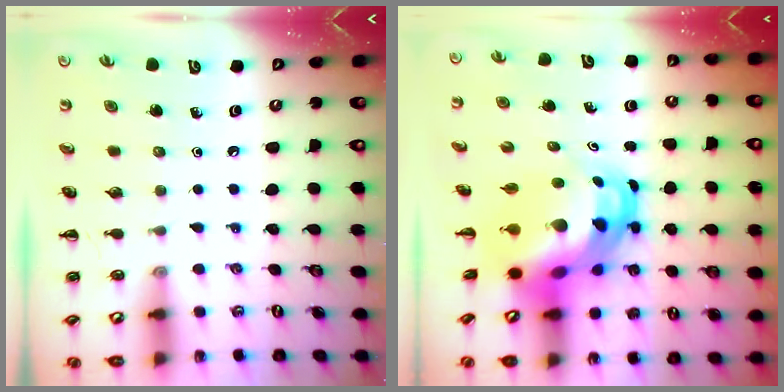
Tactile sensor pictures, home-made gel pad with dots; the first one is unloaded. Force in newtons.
{"total": 10.3, "press": 10.0, "slide": 2.6}